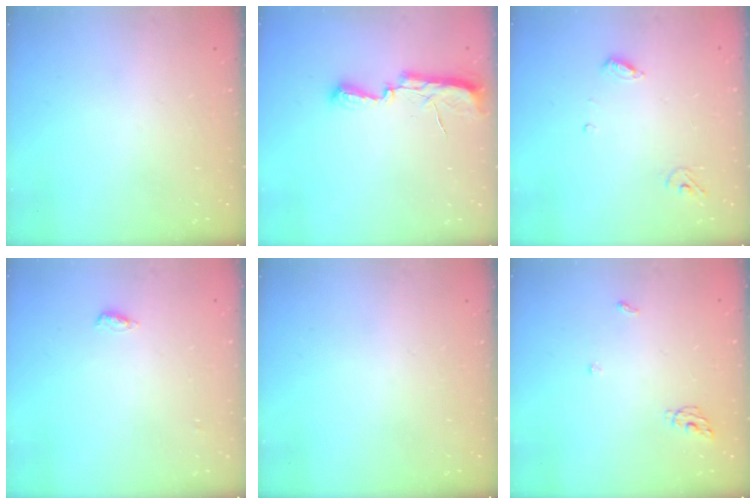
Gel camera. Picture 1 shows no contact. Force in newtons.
{"total": 8.8, "press": 8.2, "slide": 3.2}
{"total": 3.6, "press": 3.6, "slide": 0.3}
{"total": 4.0, "press": 3.9, "slide": 1.1}
{"total": 0.0}
{"total": 4.6, "press": 4.6, "slide": 0.5}